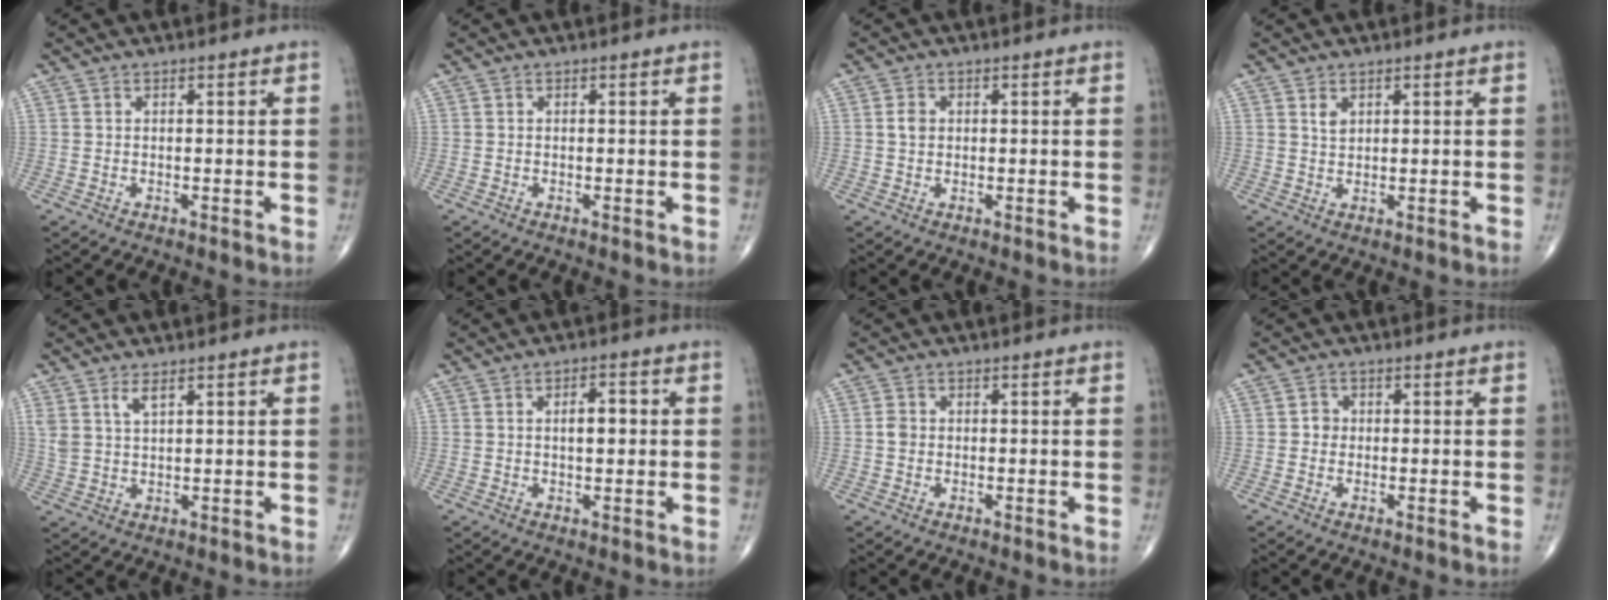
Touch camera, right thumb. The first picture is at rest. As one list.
[{"total": 0.0}, {"total": 2.1, "force": [0.3, 1.6, 1.3], "torque": [-0.019, 0.002, 0.005]}, {"total": 1.9, "force": [1.0, 1.2, 1.2], "torque": [-0.016, -0.004, 0.022]}, {"total": 3.5, "force": [2.1, 1.3, 2.5], "torque": [-0.049, -0.009, 0.047]}, {"total": 4.2, "force": [0.4, 1.9, 3.7], "torque": [-0.049, 0.004, 0.005]}, {"total": 1.7, "force": [-0.1, 1.5, 0.8], "torque": [-0.009, 0.004, -0.003]}, {"total": 1.7, "force": [-0.1, 1.6, 0.6], "torque": [0.002, 0.006, -0.006]}]